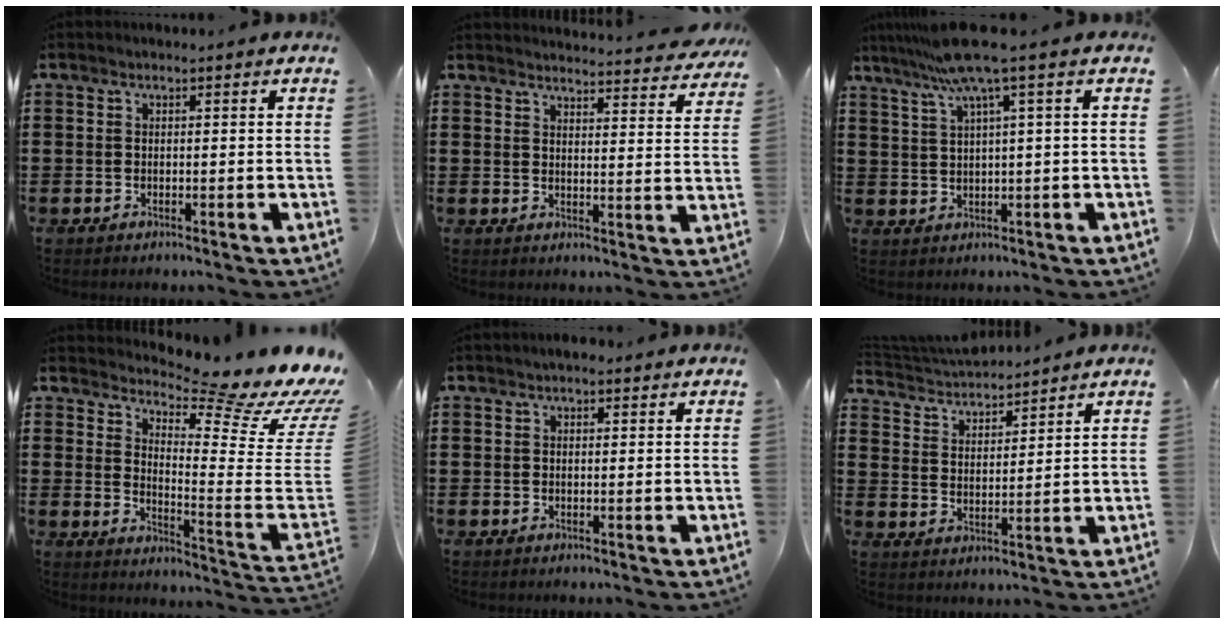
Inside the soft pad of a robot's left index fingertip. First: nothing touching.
{"total": 3.7, "force": [3.7, -0.4, 0.5], "torque": [-0.016, -0.028, 0.062]}
{"total": 7.4, "force": [3.9, -0.7, 6.3], "torque": [-0.138, -0.016, 0.066]}
{"total": 8.5, "force": [7.1, 1.0, 4.7], "torque": [-0.076, -0.079, 0.110]}
{"total": 1.1, "force": [0.8, 0.5, 0.5], "torque": [-0.010, 0.006, 0.015]}
{"total": 4.0, "force": [3.9, 0.7, 0.0], "torque": [-0.020, -0.018, 0.068]}